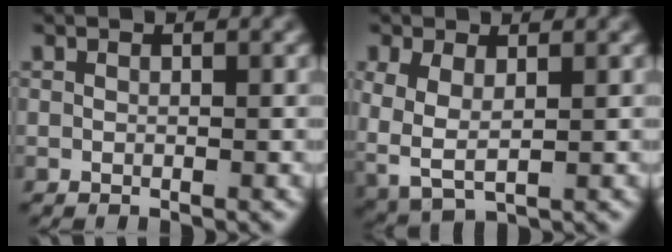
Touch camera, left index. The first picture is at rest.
{"total": 5.7, "force": [-0.1, 4.6, 3.2], "torque": [-0.103, -0.025, 0.008]}